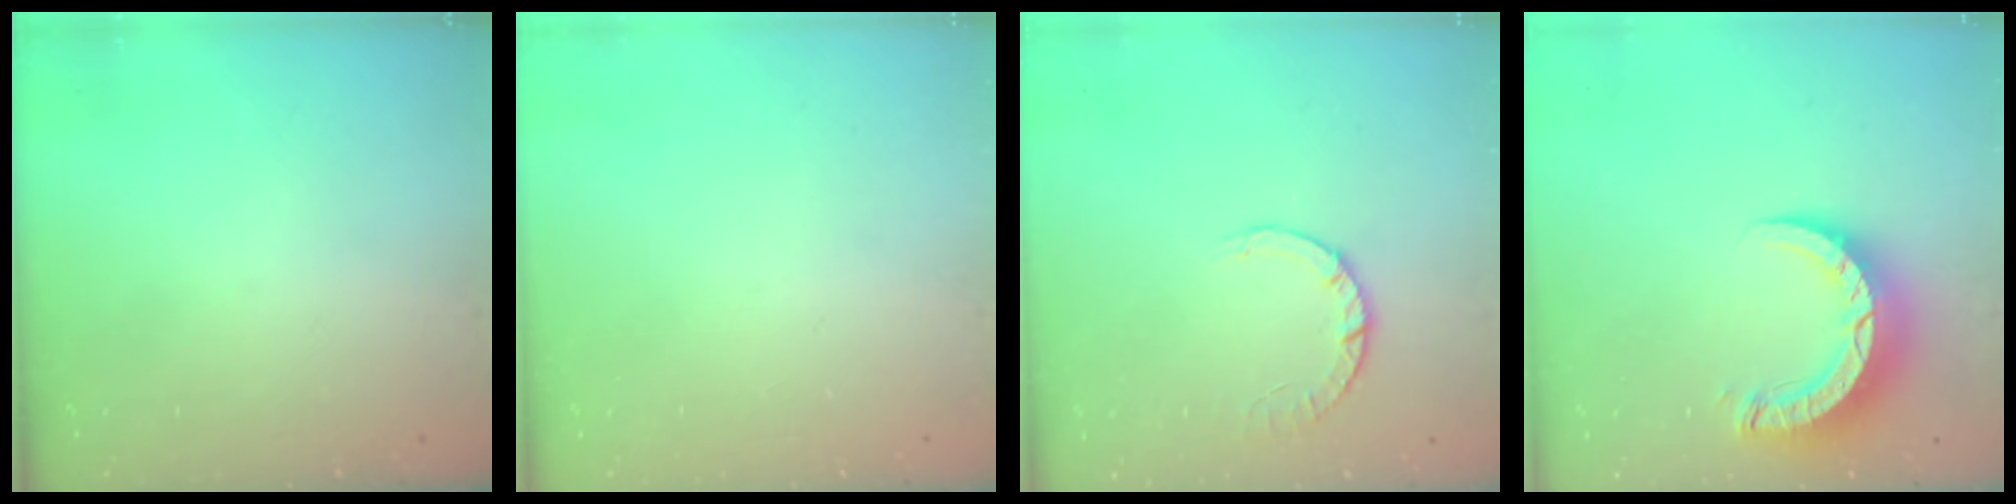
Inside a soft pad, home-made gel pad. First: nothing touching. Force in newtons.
{"total": 0.0}
{"total": 2.8, "press": 2.8, "slide": 0.4}
{"total": 8.8, "press": 8.8, "slide": 0.8}